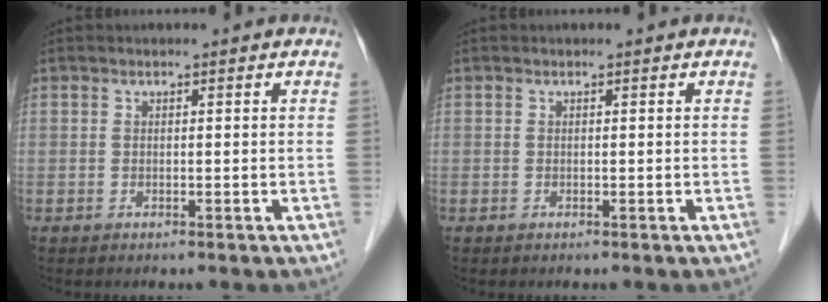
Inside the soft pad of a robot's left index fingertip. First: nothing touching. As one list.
[{"total": 0.0}]